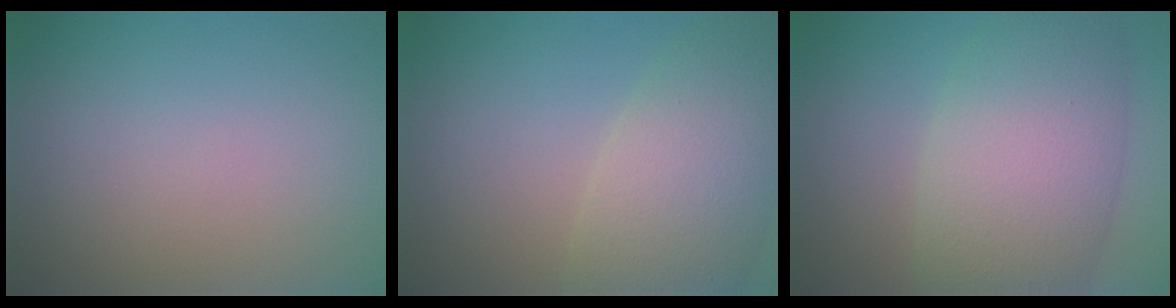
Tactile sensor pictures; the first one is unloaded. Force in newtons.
{"total": 7.9, "press": 7.8, "slide": 0.8}
{"total": 10.1, "press": 10.1, "slide": 0.4}